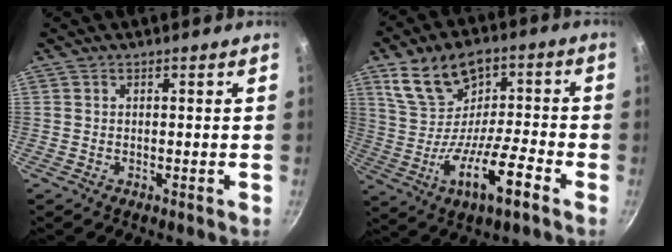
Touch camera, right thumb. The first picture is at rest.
{"total": 13.9, "force": [-2.0, 7.6, 11.5], "torque": [-0.164, 0.019, -0.036]}